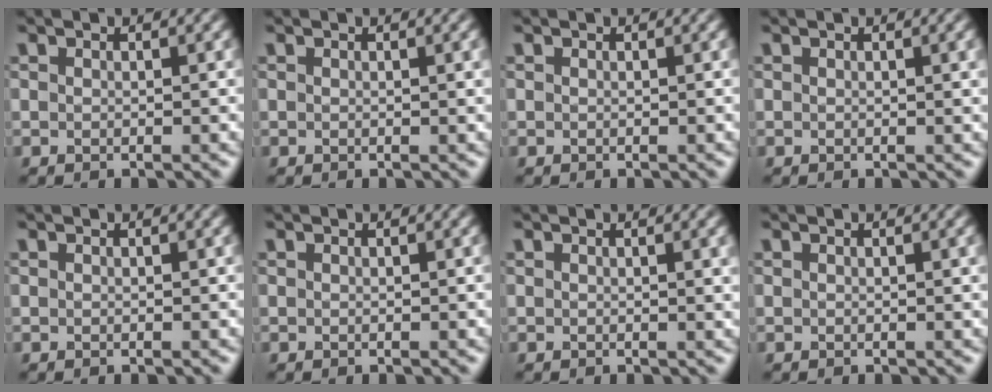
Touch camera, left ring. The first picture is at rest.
{"total": 1.0, "force": [0.2, 0.3, 0.9], "torque": [-0.009, 0.003, 0.002]}
{"total": 0.0}
{"total": 1.4, "force": [0.3, 0.4, 1.3], "torque": [-0.012, 0.004, 0.002]}
{"total": 0.0}
{"total": 0.0}
{"total": 1.7, "force": [0.4, 0.5, 1.5], "torque": [-0.013, 0.004, 0.003]}
{"total": 0.7, "force": [0.2, 0.2, 0.7], "torque": [-0.006, 0.003, 0.001]}